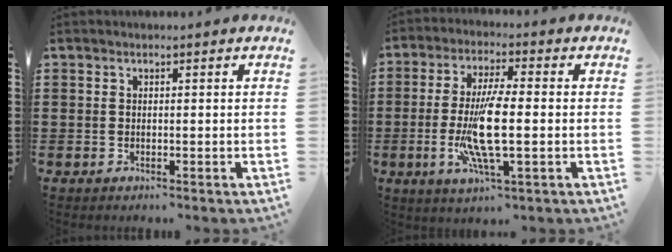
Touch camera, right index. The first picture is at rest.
{"total": 10.0, "force": [-1.6, 2.0, 9.7], "torque": [-0.196, -0.016, -0.031]}